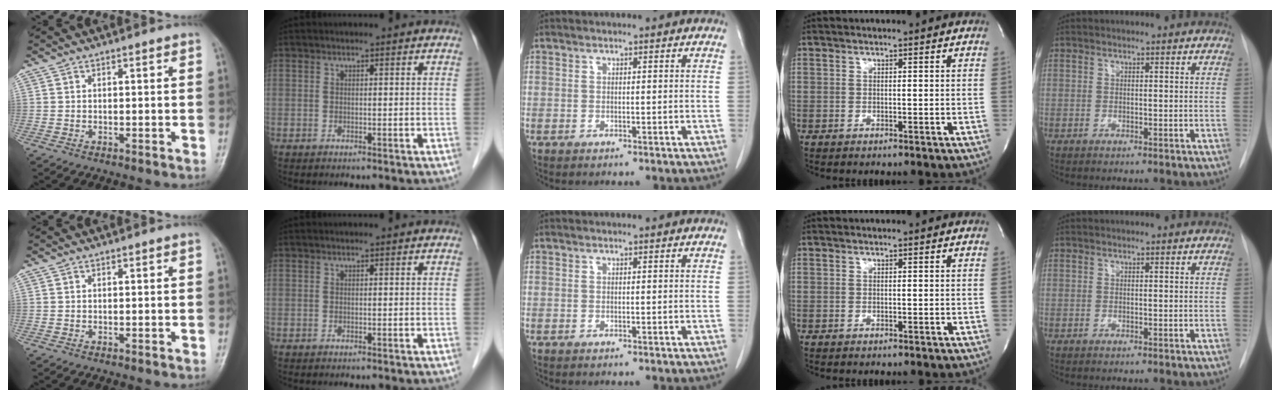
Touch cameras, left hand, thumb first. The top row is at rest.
{}